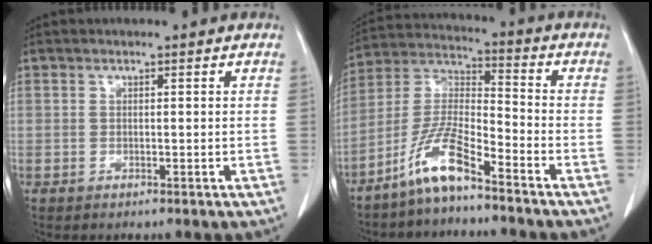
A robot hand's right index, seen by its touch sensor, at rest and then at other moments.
{"total": 9.4, "force": [-6.7, 1.0, 6.5], "torque": [-0.151, -0.006, -0.137]}